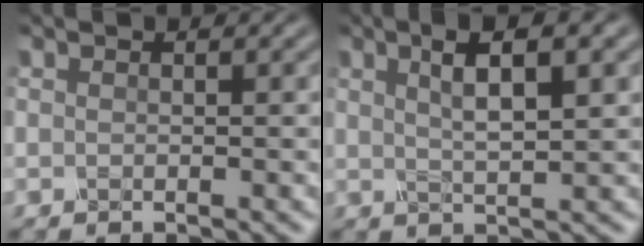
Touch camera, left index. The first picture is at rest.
{"total": 5.0, "force": [1.7, 1.2, 4.6], "torque": [-0.081, 0.005, 0.035]}